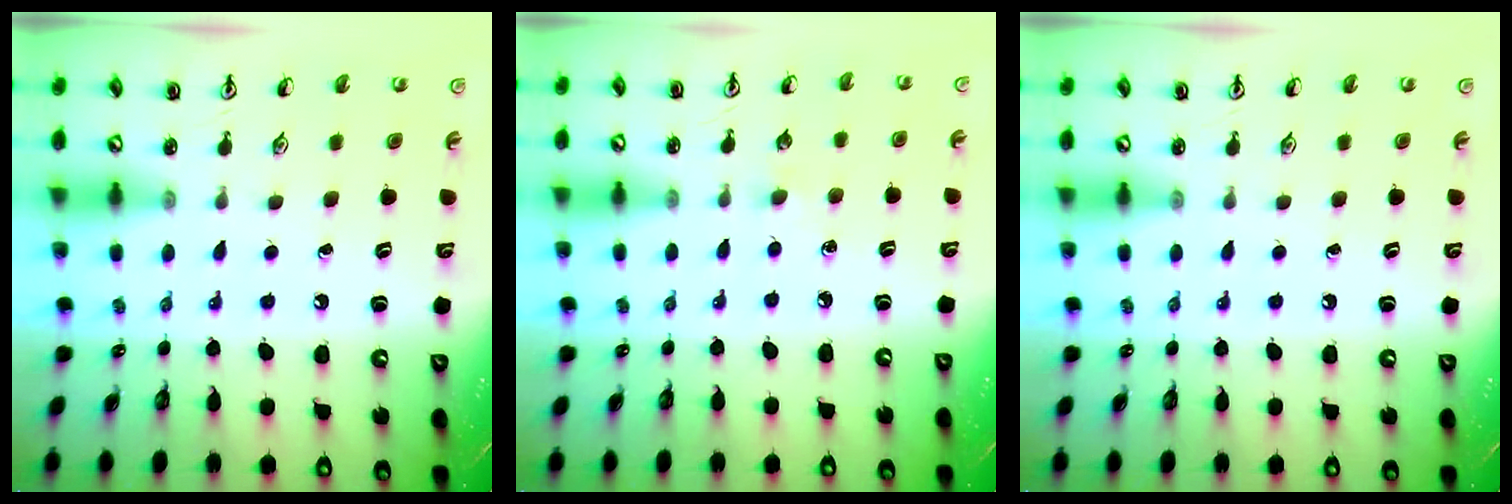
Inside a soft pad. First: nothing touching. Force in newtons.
{"total": 4.5, "press": 4.4, "slide": 0.7}
{"total": 0.0}